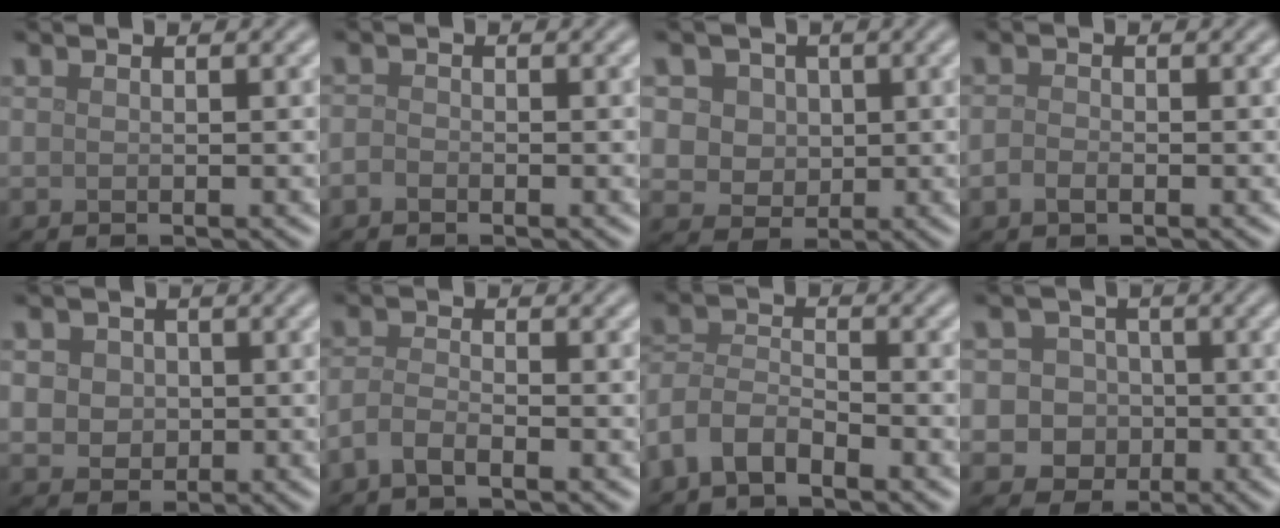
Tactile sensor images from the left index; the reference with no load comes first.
{"total": 0.8, "force": [-0.6, 0.5, 0.3], "torque": [-0.005, 0.000, -0.014]}
{"total": 5.6, "force": [2.0, 4.6, 2.5], "torque": [-0.045, 0.012, 0.020]}
{"total": 1.2, "force": [-0.5, 0.7, 0.7], "torque": [-0.016, -0.001, -0.013]}
{"total": 4.4, "force": [1.0, 3.7, 2.1], "torque": [-0.037, 0.018, 0.004]}
{"total": 1.9, "force": [-1.2, 0.7, 1.4], "torque": [-0.033, 0.002, -0.032]}
{"total": 3.7, "force": [-2.6, 1.6, 2.0], "torque": [-0.040, 0.004, -0.064]}
{"total": 5.6, "force": [-0.8, 5.3, 1.5], "torque": [-0.005, 0.022, -0.040]}